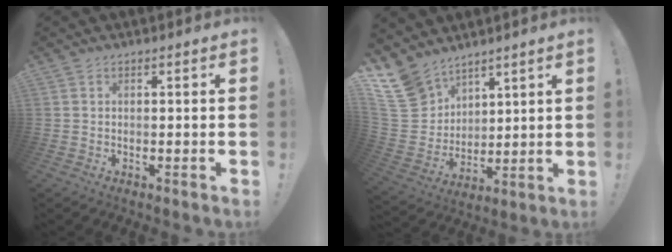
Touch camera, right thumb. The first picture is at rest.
{"total": 13.9, "force": [9.9, 8.8, 4.5], "torque": [-0.102, -0.066, 0.197]}